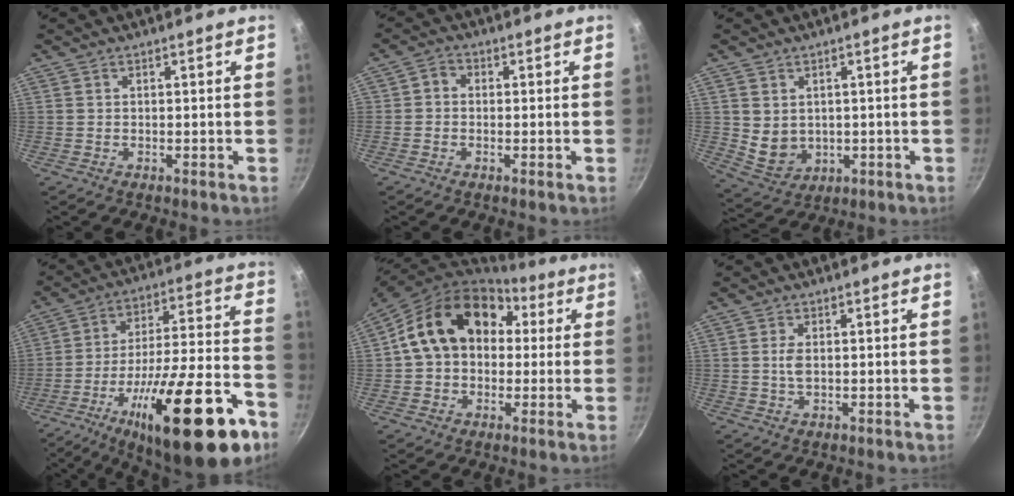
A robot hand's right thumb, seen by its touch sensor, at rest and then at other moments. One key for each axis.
{"total": 2.4, "fx": 0.0, "fy": 2.0, "fz": 1.3, "tx": -0.024, "ty": 0.009, "tz": -0.013}
{"total": 6.5, "fx": 0.5, "fy": 5.5, "fz": 3.5, "tx": -0.047, "ty": -0.010, "tz": 0.031}
{"total": 29.8, "fx": -14.9, "fy": 8.8, "fz": 24.3, "tx": -0.345, "ty": 0.059, "tz": -0.230}
{"total": 18.0, "fx": 3.5, "fy": 13.8, "fz": 11.1, "tx": -0.159, "ty": 0.042, "tz": 0.047}
{"total": 2.3, "fx": 0.2, "fy": 1.1, "fz": 2.1, "tx": -0.043, "ty": -0.001, "tz": 0.004}